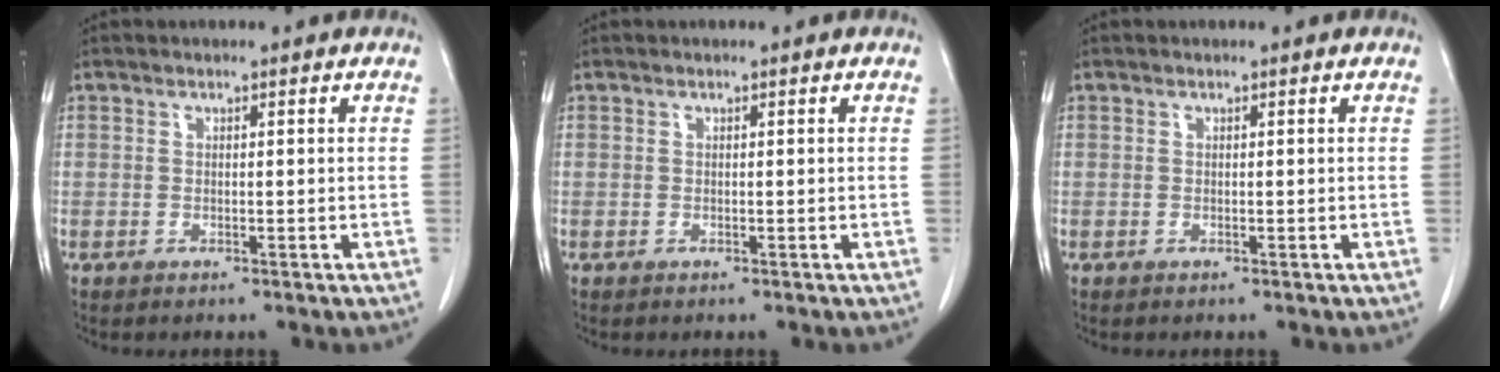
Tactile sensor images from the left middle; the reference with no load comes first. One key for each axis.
{"total": 0.0}
{"total": 0.0}